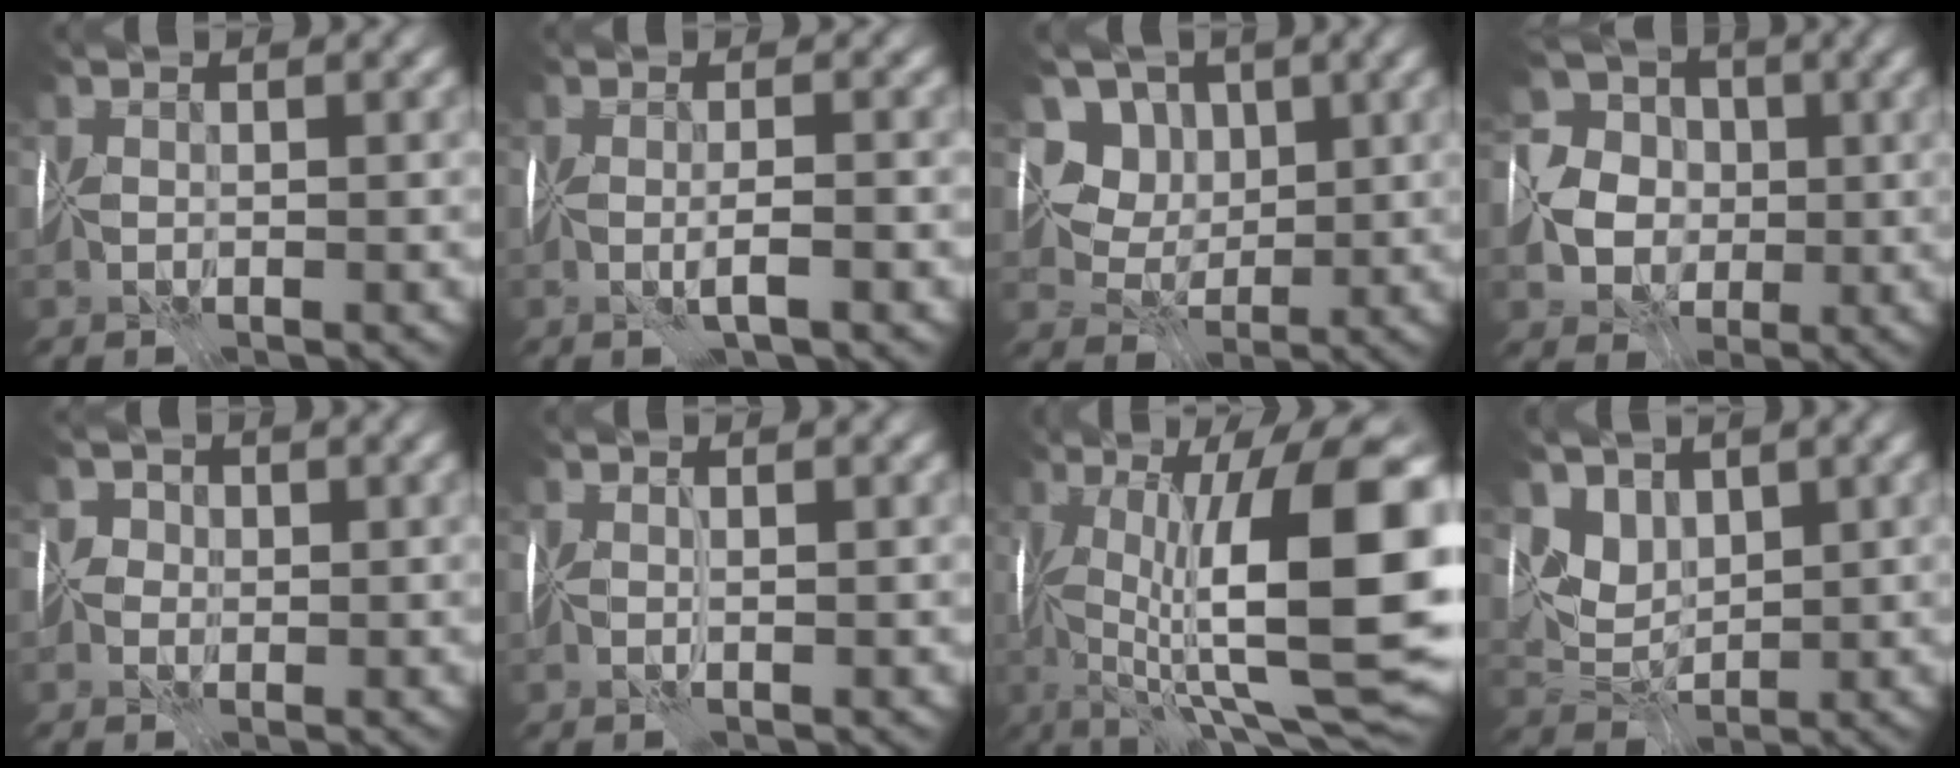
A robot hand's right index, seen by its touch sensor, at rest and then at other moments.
{"total": 1.5, "force": [-0.5, -1.3, 0.7], "torque": [-0.012, -0.006, -0.005]}
{"total": 4.9, "force": [2.3, 4.0, 1.7], "torque": [-0.019, 0.003, 0.025]}
{"total": 6.1, "force": [-0.6, 5.4, 2.8], "torque": [-0.055, 0.002, -0.022]}
{"total": 1.6, "force": [0.0, 1.6, -0.1], "torque": [0.024, 0.020, -0.011]}
{"total": 1.3, "force": [0.5, -1.1, -0.5], "torque": [0.014, 0.000, 0.012]}
{"total": 14.7, "force": [0.3, 3.0, 14.3], "torque": [-0.194, 0.022, 0.016]}
{"total": 3.0, "force": [2.5, 1.5, 0.4], "torque": [-0.013, -0.013, 0.061]}